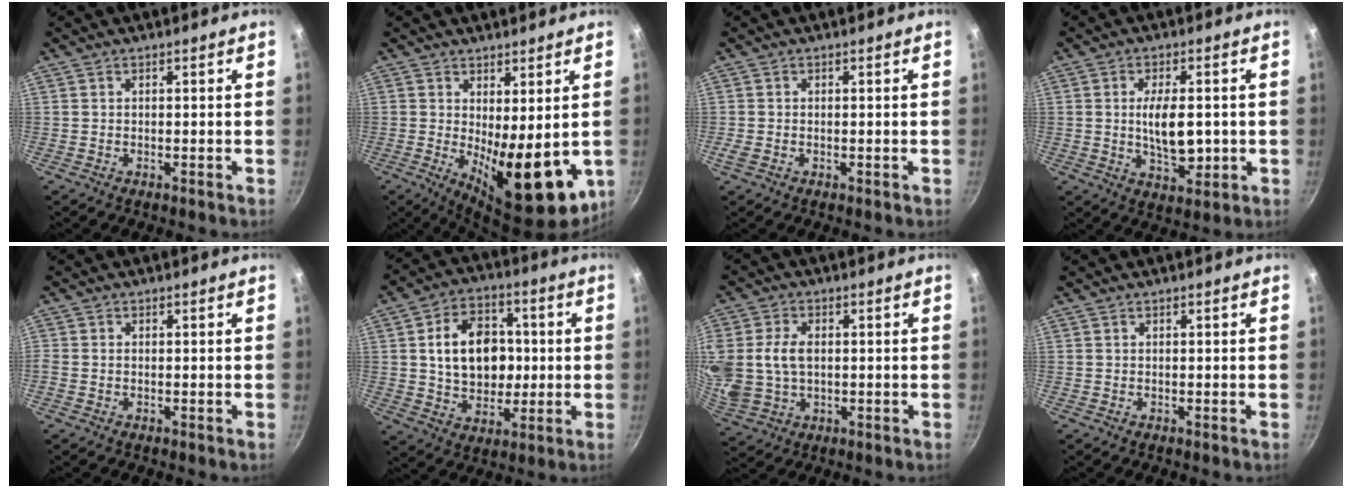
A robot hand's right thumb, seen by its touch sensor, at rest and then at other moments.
{"total": 13.4, "force": [-0.7, 5.2, 12.3], "torque": [-0.146, -0.021, 0.006]}
{"total": 1.4, "force": [-0.4, 1.0, 0.9], "torque": [-0.018, 0.001, -0.009]}
{"total": 9.1, "force": [-0.2, 4.6, 7.8], "torque": [-0.113, -0.005, 0.003]}
{"total": 0.7, "force": [-0.2, 0.6, 0.4], "torque": [-0.008, 0.002, -0.007]}
{"total": 15.0, "force": [1.3, 11.3, 9.8], "torque": [-0.116, 0.016, 0.025]}
{"total": 13.6, "force": [1.2, 10.0, 9.1], "torque": [-0.199, 0.007, 0.029]}
{"total": 0.0}